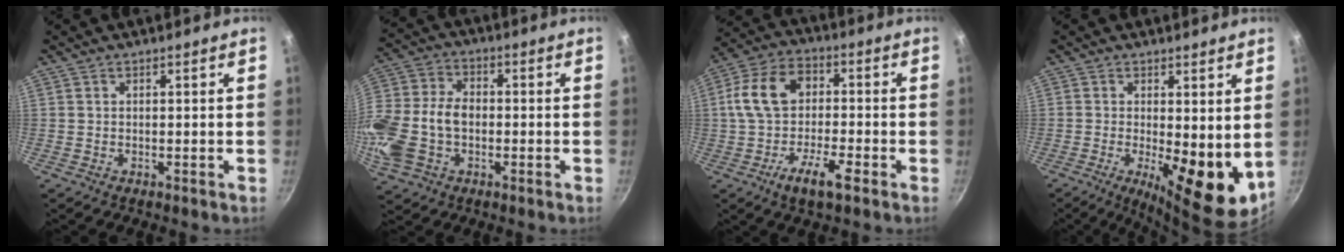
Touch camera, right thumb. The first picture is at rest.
{"total": 17.1, "force": [-2.6, 12.1, 11.7], "torque": [-0.258, 0.033, -0.052]}
{"total": 12.5, "force": [-3.8, 7.0, 9.7], "torque": [-0.171, 0.035, -0.088]}
{"total": 12.1, "force": [-0.7, 4.3, 11.3], "torque": [-0.145, -0.024, -0.001]}